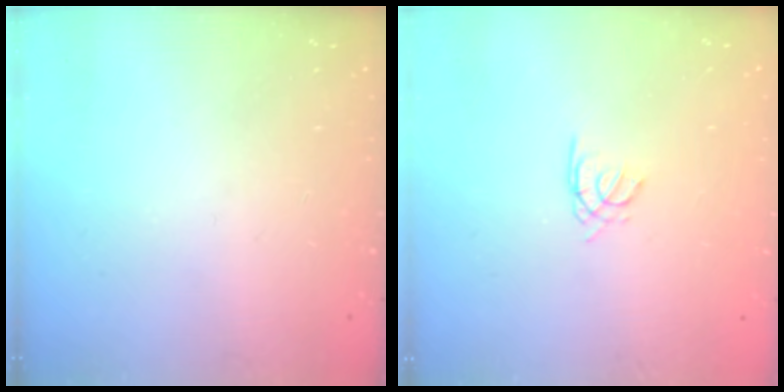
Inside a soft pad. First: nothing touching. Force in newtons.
{"total": 1.5, "press": 1.4, "slide": 0.4}